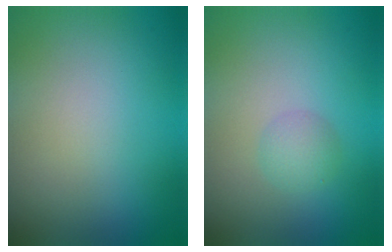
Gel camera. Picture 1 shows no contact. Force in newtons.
{"total": 1.7, "press": 1.7, "slide": 0.0}